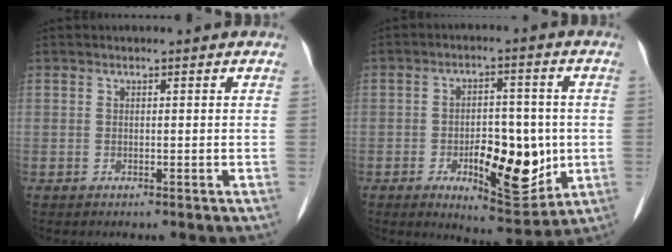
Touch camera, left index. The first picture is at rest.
{"total": 12.0, "force": [-2.8, 5.1, 10.6], "torque": [-0.150, -0.001, -0.029]}